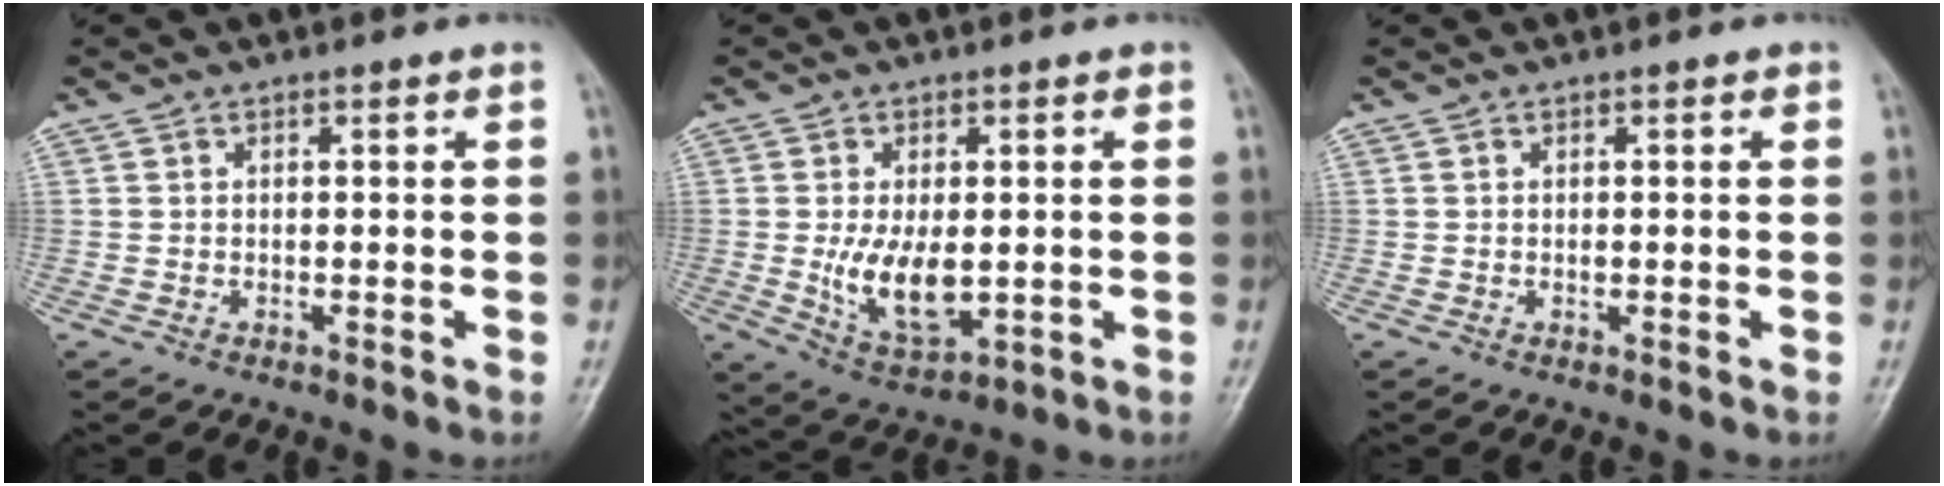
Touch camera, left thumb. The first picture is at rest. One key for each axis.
{"total": 9.3, "fx": -0.6, "fy": 5.0, "fz": 7.8, "tx": -0.127, "ty": -0.019, "tz": 0.000}
{"total": 0.7, "fx": 0.1, "fy": 0.4, "fz": 0.5, "tx": -0.007, "ty": 0.001, "tz": 0.001}